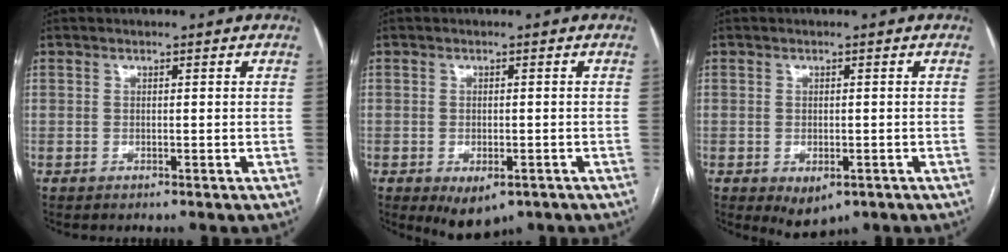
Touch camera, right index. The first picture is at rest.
{"total": 5.3, "force": [-2.9, 2.7, 3.6], "torque": [-0.052, -0.006, -0.032]}
{"total": 4.0, "force": [-1.8, 2.2, 2.8], "torque": [-0.040, -0.005, -0.015]}